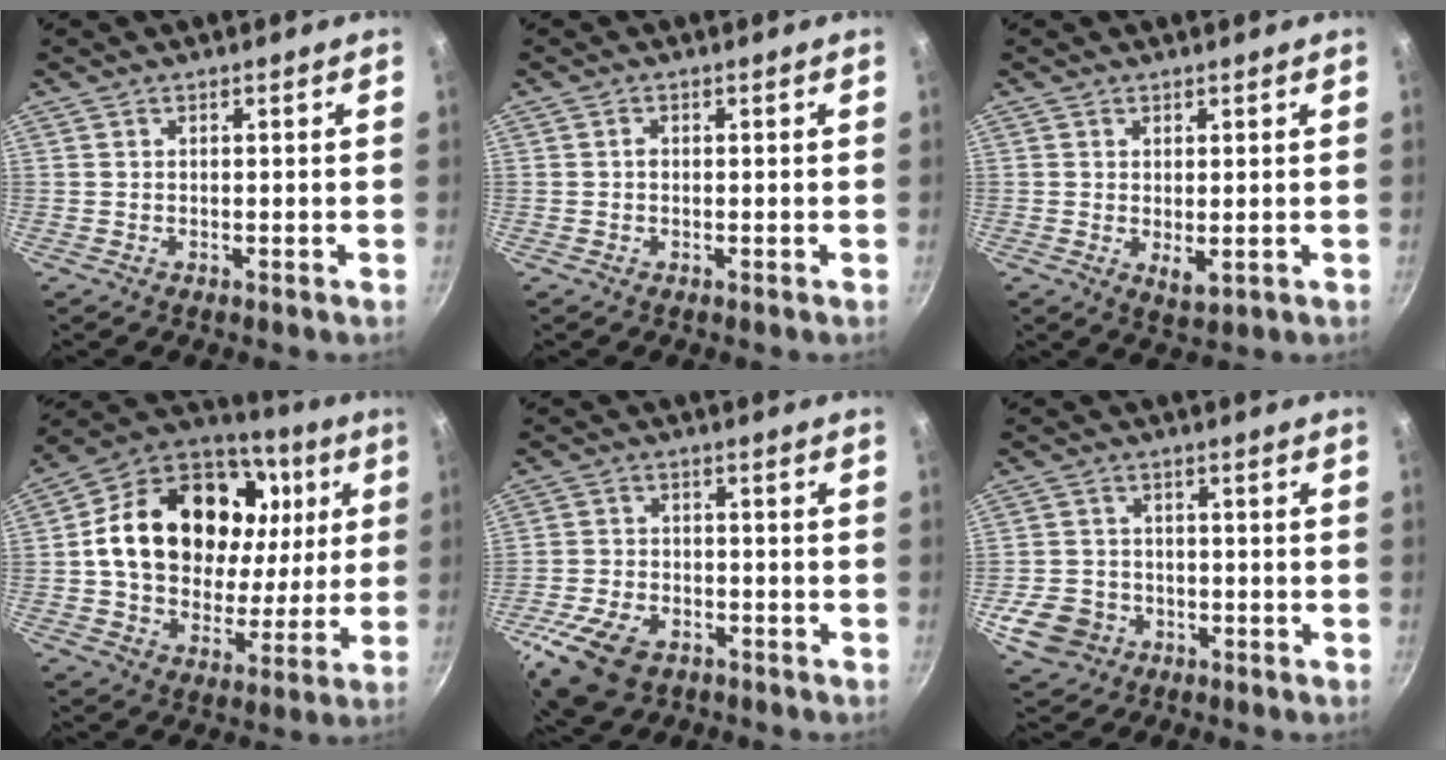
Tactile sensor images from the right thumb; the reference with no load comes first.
{"total": 0.7, "force": [-0.1, 0.6, 0.4], "torque": [-0.005, 0.004, -0.004]}
{"total": 2.9, "force": [0.3, 1.6, 2.4], "torque": [-0.039, -0.013, 0.007]}
{"total": 28.4, "force": [6.2, 20.3, 18.8], "torque": [-0.306, 0.019, 0.104]}
{"total": 12.8, "force": [-6.7, 7.8, 7.6], "torque": [-0.146, 0.023, -0.119]}
{"total": 8.7, "force": [-3.3, 7.2, 3.5], "torque": [-0.054, 0.022, -0.054]}